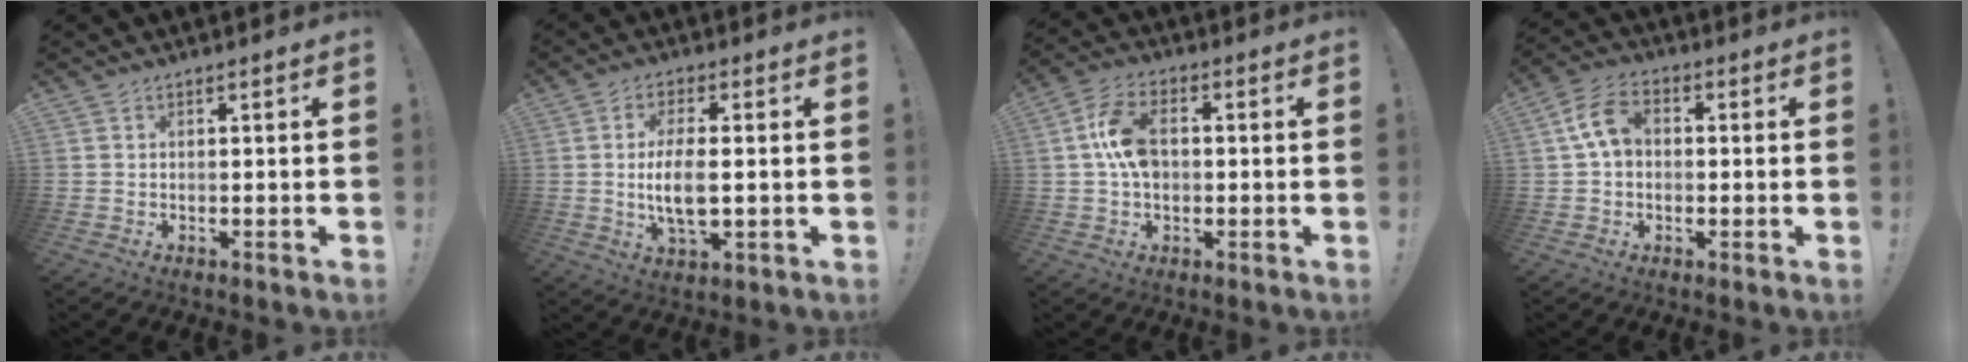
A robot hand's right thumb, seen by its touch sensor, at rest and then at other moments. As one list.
[{"total": 9.3, "force": [-0.3, 3.9, 8.4], "torque": [-0.161, -0.013, -0.012]}, {"total": 10.9, "force": [0.4, 7.0, 8.3], "torque": [-0.153, 0.011, 0.011]}, {"total": 9.2, "force": [1.7, 6.4, 6.3], "torque": [-0.114, 0.018, 0.037]}]